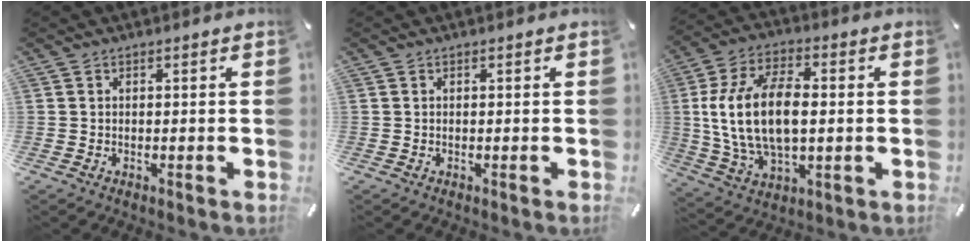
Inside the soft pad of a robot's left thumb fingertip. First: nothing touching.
{"total": 0.0}
{"total": 16.8, "force": [0.7, 10.2, 13.3], "torque": [-0.289, 0.004, 0.011]}